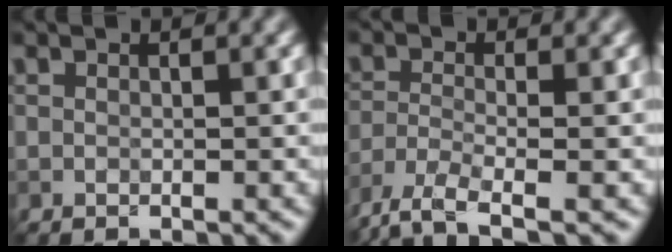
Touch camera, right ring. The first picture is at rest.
{"total": 4.7, "force": [-3.6, 1.1, 2.7], "torque": [-0.059, -0.012, -0.080]}